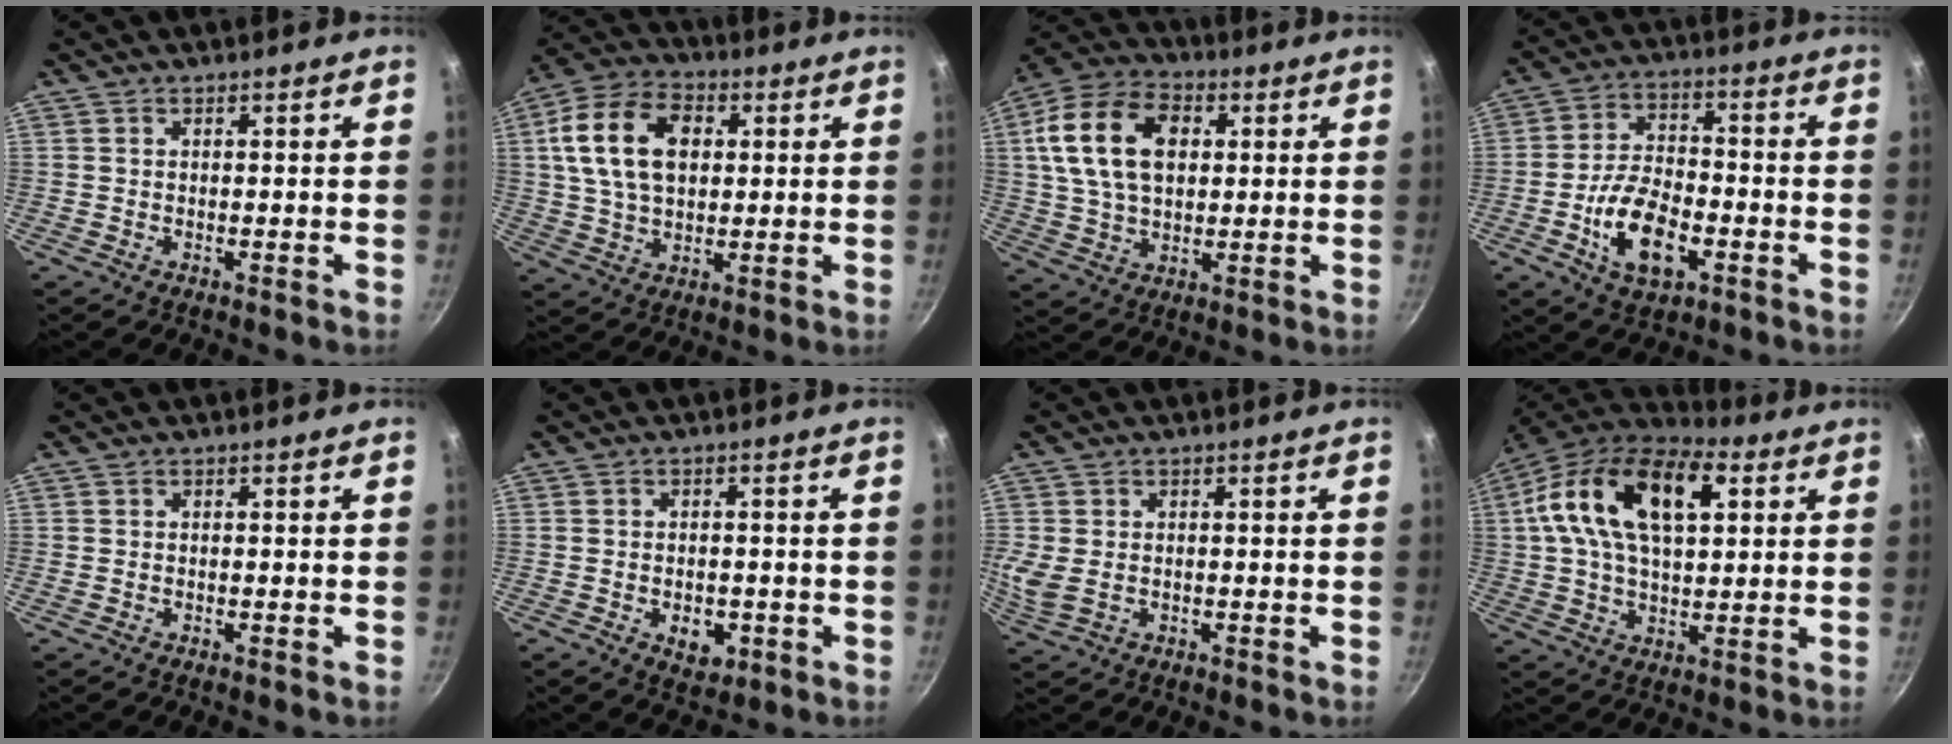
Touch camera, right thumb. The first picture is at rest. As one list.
[{"total": 15.5, "force": [3.3, 10.4, 11.0], "torque": [-0.186, 0.011, 0.049]}, {"total": 16.5, "force": [3.6, 11.0, 11.8], "torque": [-0.202, 0.011, 0.055]}, {"total": 12.7, "force": [-4.4, 6.9, 9.7], "torque": [-0.164, 0.026, -0.077]}, {"total": 0.0}, {"total": 5.2, "force": [-1.7, 3.5, 3.5], "torque": [-0.036, 0.006, -0.017]}, {"total": 4.7, "force": [-0.3, 3.4, 3.2], "torque": [-0.069, -0.006, -0.002]}, {"total": 21.2, "force": [5.9, 11.7, 16.7], "torque": [-0.292, 0.015, 0.086]}]